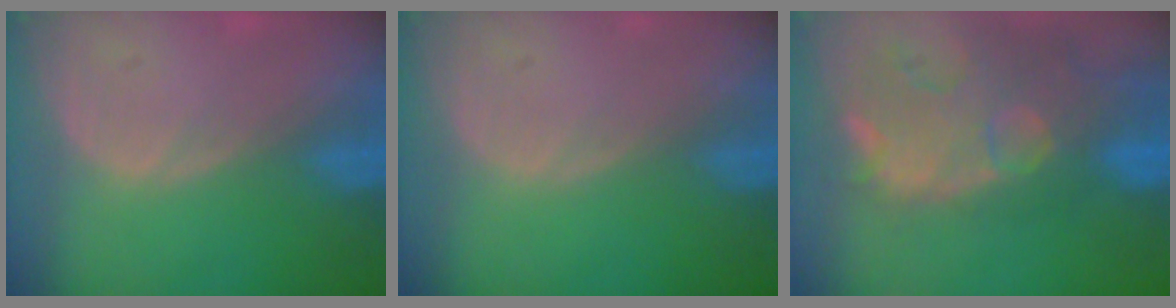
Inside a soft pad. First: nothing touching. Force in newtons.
{"total": 0.0}
{"total": 14.4, "press": 11.7, "slide": 8.5}